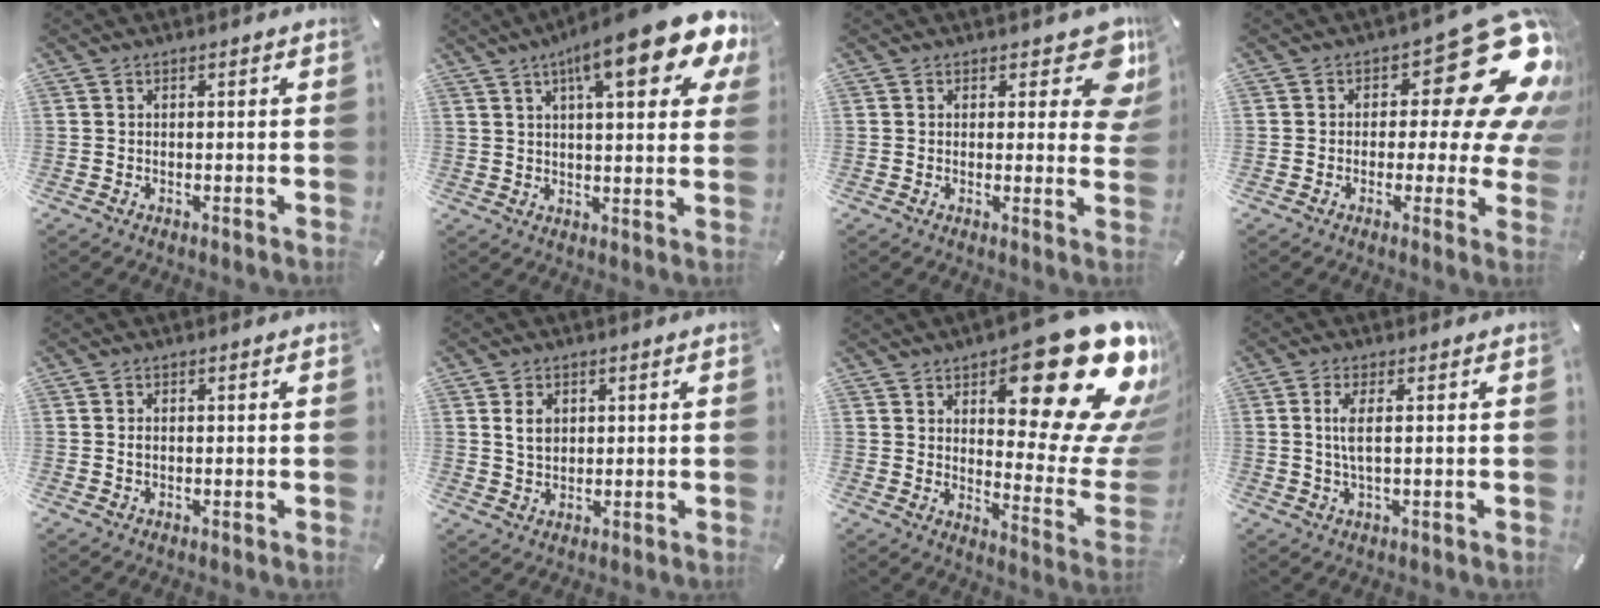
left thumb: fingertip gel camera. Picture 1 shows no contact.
{"total": 17.8, "force": [9.6, 4.7, 14.2], "torque": [-0.214, -0.041, 0.146]}
{"total": 7.9, "force": [3.8, 3.8, 5.7], "torque": [-0.052, -0.021, 0.059]}
{"total": 22.8, "force": [9.4, 10.0, 18.2], "torque": [-0.224, -0.063, 0.156]}
{"total": 0.9, "force": [0.1, 0.5, 0.8], "torque": [-0.016, 0.002, 0.001]}
{"total": 4.5, "force": [1.3, 3.5, 2.5], "torque": [-0.040, 0.002, 0.020]}
{"total": 28.2, "force": [16.2, 11.0, 20.3], "torque": [-0.240, -0.120, 0.267]}
{"total": 5.0, "force": [0.6, 1.2, 4.8], "torque": [-0.107, -0.006, 0.004]}